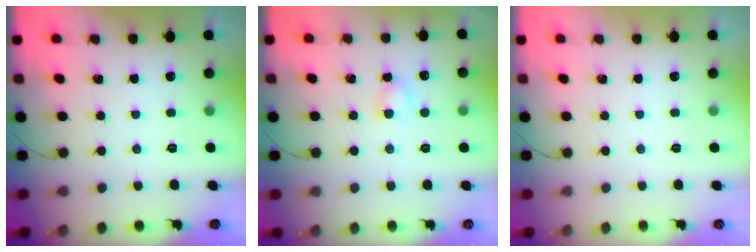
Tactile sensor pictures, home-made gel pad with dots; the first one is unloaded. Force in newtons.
{"total": 3.4, "press": 3.3, "slide": 1.1}
{"total": 0.0}